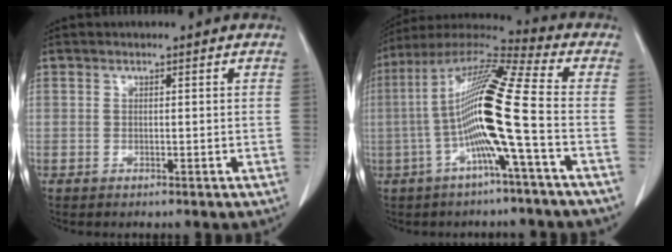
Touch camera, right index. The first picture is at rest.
{"total": 15.4, "force": [-2.8, -0.9, 15.1], "torque": [-0.287, 0.015, -0.067]}